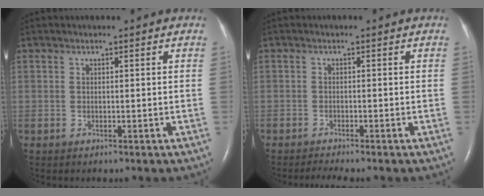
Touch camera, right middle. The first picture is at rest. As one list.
[{"total": 2.2, "force": [-2.0, -0.3, 0.8], "torque": [-0.021, -0.007, -0.033]}]